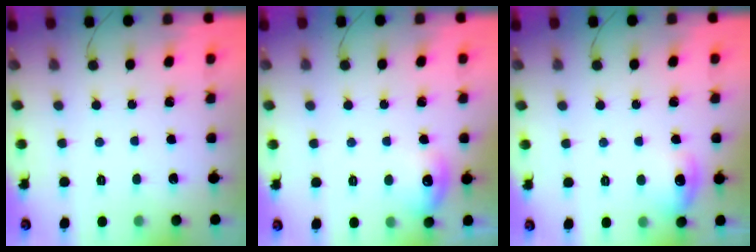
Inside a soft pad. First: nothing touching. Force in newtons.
{"total": 9.1, "press": 9.0, "slide": 1.5}
{"total": 8.5, "press": 8.4, "slide": 1.4}